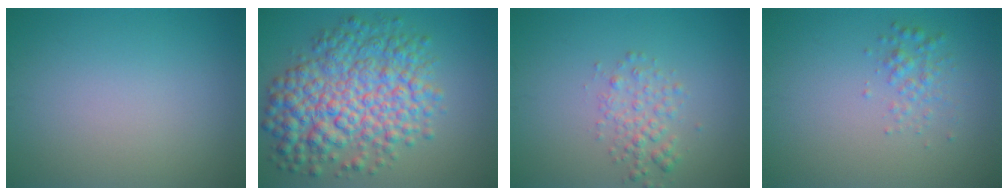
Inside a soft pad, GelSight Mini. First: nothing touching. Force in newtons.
{"total": 9.0, "press": 9.0, "slide": 0.1}
{"total": 2.2, "press": 2.2, "slide": 0.1}
{"total": 1.7, "press": 1.7, "slide": 0.1}